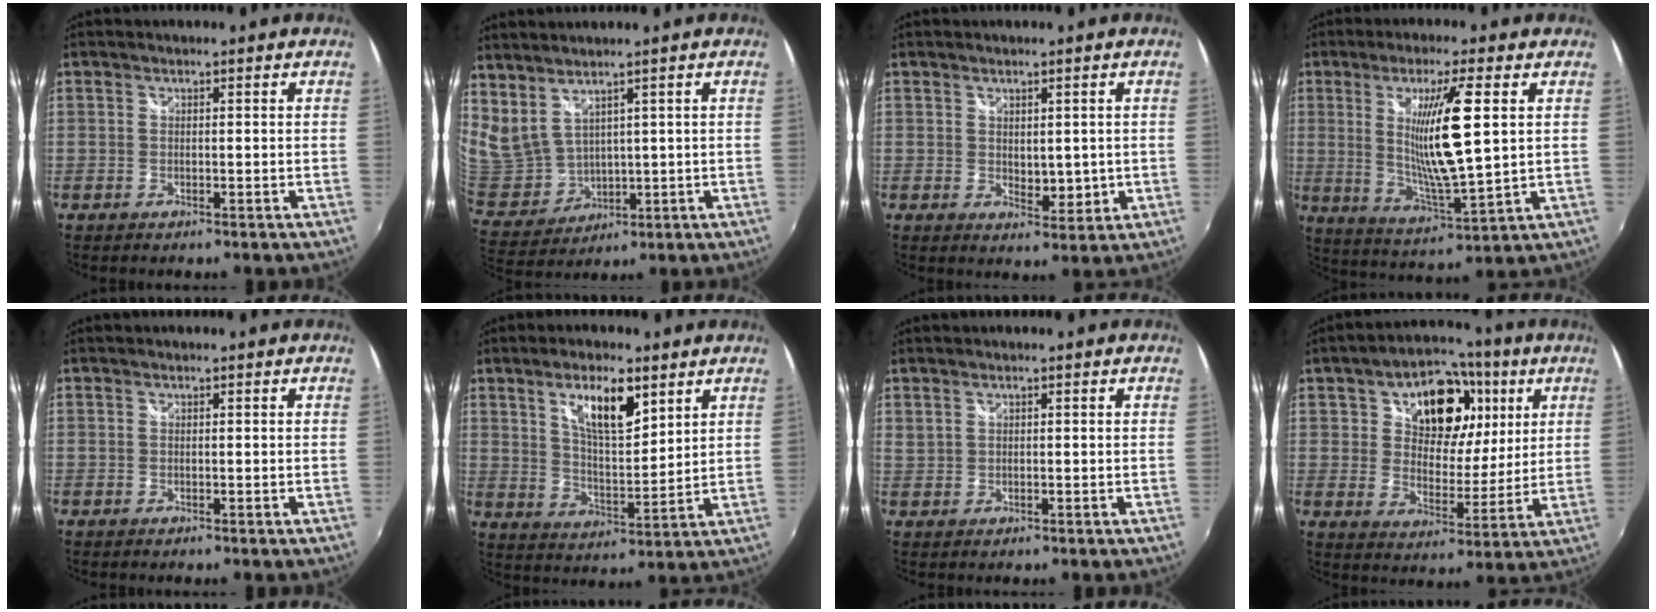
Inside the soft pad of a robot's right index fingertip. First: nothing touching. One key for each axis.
{"total": 10.2, "fx": 6.3, "fy": 5.6, "fz": 5.8, "tx": -0.125, "ty": -0.019, "tz": 0.155}
{"total": 3.4, "fx": 0.5, "fy": 2.2, "fz": 2.6, "tx": -0.037, "ty": -0.007, "tz": 0.014}
{"total": 13.0, "fx": 2.9, "fy": 0.7, "fz": 12.7, "tx": -0.223, "ty": -0.018, "tz": 0.061}
{"total": 0.0}
{"total": 10.2, "fx": 5.5, "fy": 3.3, "fz": 7.9, "tx": -0.133, "ty": 0.003, "tz": 0.102}
{"total": 1.3, "fx": 1.1, "fy": 0.5, "fz": 0.6, "tx": -0.010, "ty": 0.002, "tz": 0.021}
{"total": 17.0, "fx": 6.2, "fy": 11.4, "fz": 10.9, "tx": -0.193, "ty": 0.028, "tz": 0.102}